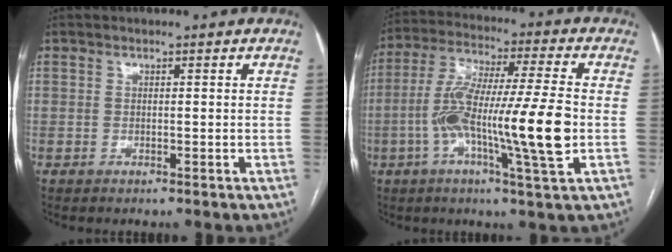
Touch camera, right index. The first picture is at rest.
{"total": 16.5, "force": [-3.1, 0.4, 16.2], "torque": [-0.302, 0.001, -0.059]}